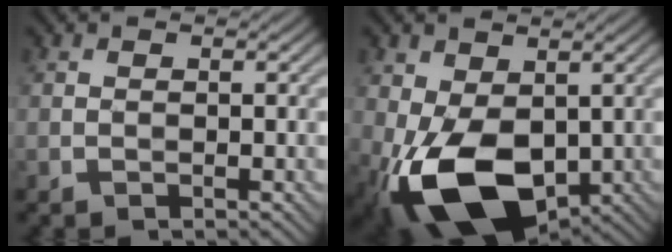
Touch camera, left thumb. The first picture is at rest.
{"total": 12.5, "force": [-2.6, 7.6, 9.6], "torque": [-0.218, -0.015, -0.045]}